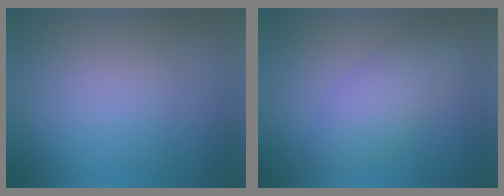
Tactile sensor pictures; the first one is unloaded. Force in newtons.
{"total": 3.5, "press": 3.5, "slide": 0.1}